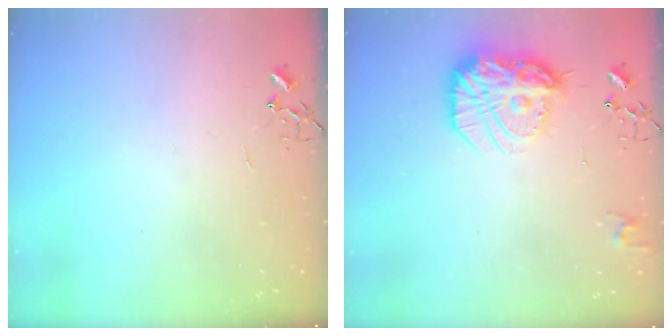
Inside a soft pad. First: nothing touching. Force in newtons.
{"total": 18.8, "press": 18.7, "slide": 1.6}